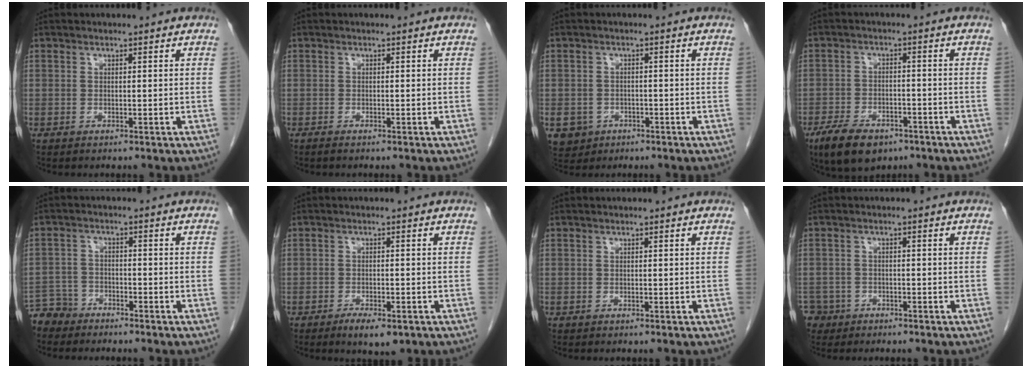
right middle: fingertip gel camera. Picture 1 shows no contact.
{"total": 0.6, "force": [-0.5, 0.0, 0.4], "torque": [-0.010, -0.002, -0.009]}
{"total": 5.4, "force": [-2.5, 4.7, 1.1], "torque": [-0.019, 0.005, -0.033]}
{"total": 8.9, "force": [-6.0, 4.4, 4.9], "torque": [-0.092, -0.006, -0.097]}
{"total": 4.3, "force": [-3.8, 1.7, -0.6], "torque": [0.014, -0.003, -0.077]}
{"total": 3.8, "force": [-2.3, 1.3, 2.8], "torque": [-0.044, -0.003, -0.030]}
{"total": 0.0}
{"total": 3.9, "force": [-2.6, 2.9, -0.3], "torque": [0.006, 0.007, -0.047]}